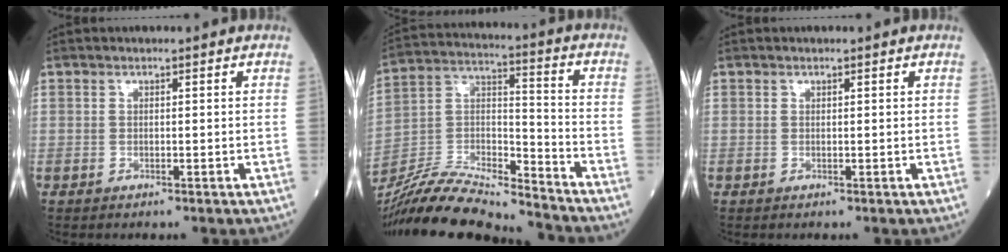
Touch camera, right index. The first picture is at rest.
{"total": 20.3, "force": [-19.0, 1.5, 7.0], "torque": [-0.157, 0.004, -0.336]}
{"total": 0.0}